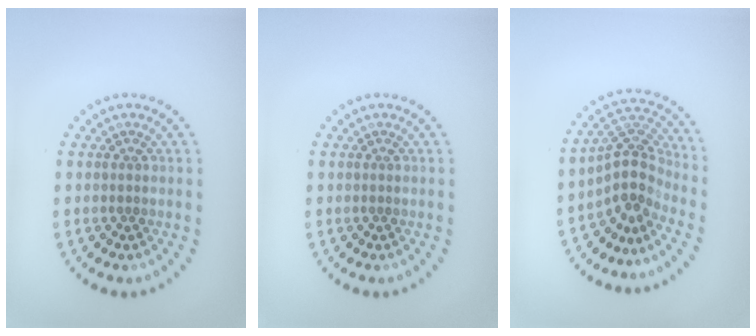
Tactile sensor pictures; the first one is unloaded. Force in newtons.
{"total": 0.0}
{"total": 3.9, "press": 2.8, "slide": 2.8}